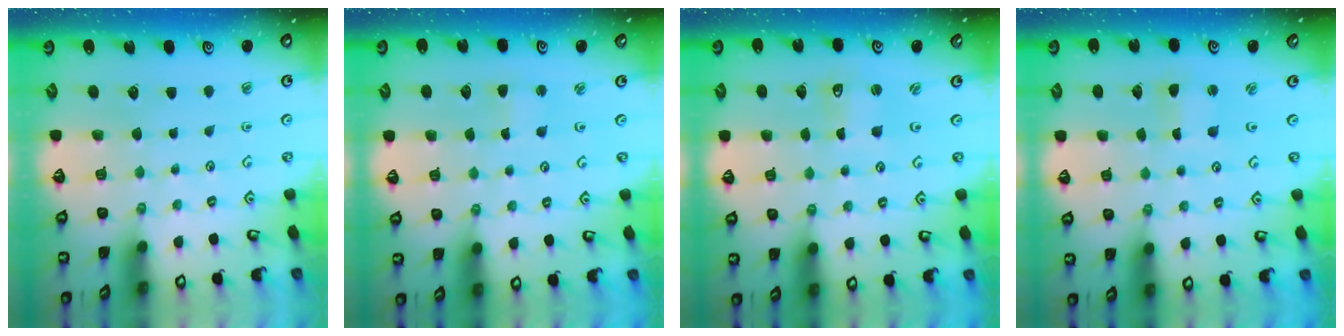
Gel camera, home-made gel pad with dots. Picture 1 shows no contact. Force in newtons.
{"total": 1.9, "press": 1.8, "slide": 0.4}
{"total": 1.5, "press": 1.5, "slide": 0.3}
{"total": 0.8, "press": 0.8, "slide": 0.2}